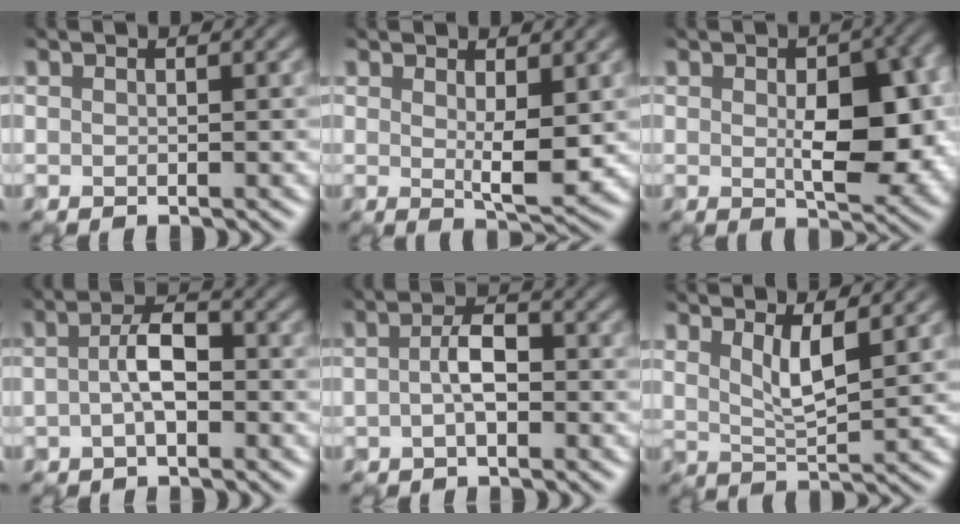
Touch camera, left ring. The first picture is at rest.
{"total": 3.1, "force": [0.8, 0.8, 2.9], "torque": [-0.050, -0.010, 0.017]}
{"total": 7.9, "force": [-0.1, 4.0, 6.8], "torque": [-0.102, 0.001, 0.004]}
{"total": 2.8, "force": [-0.4, 1.2, 2.4], "torque": [-0.050, 0.008, -0.014]}
{"total": 2.2, "force": [-0.3, 1.0, 1.9], "torque": [-0.041, 0.007, -0.012]}
{"total": 3.0, "force": [1.6, 0.7, 2.5], "torque": [-0.047, -0.005, 0.030]}